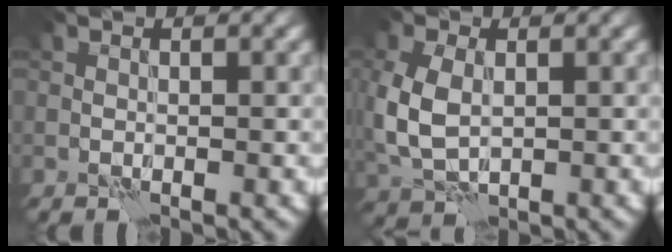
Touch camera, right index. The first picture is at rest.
{"total": 5.4, "force": [0.2, 3.6, 4.0], "torque": [-0.109, 0.003, 0.006]}